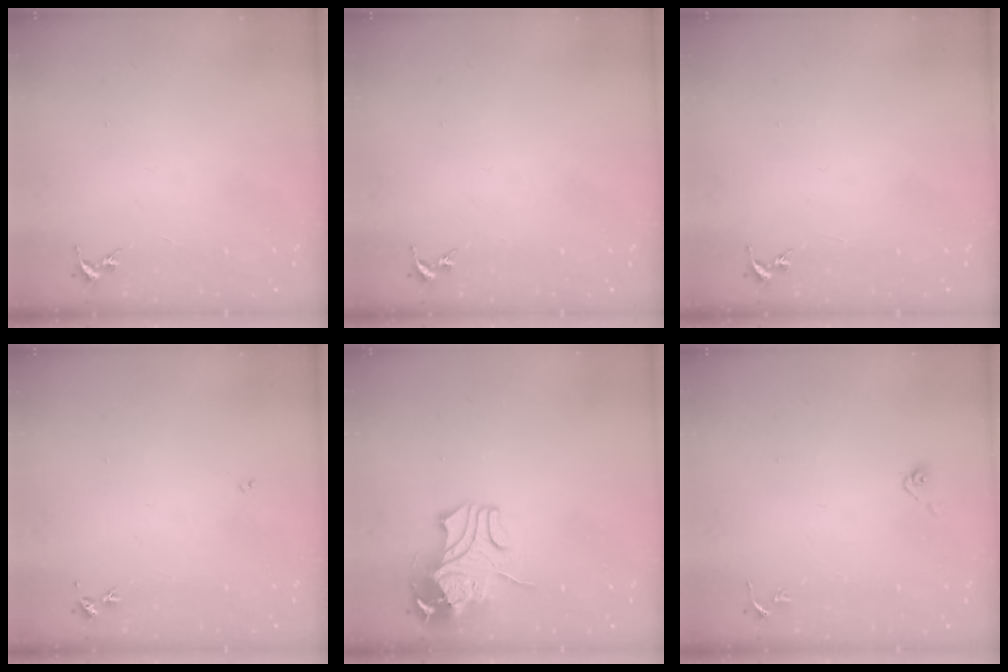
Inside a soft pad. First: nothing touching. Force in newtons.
{"total": 0.0}
{"total": 0.0}
{"total": 3.0, "press": 3.0, "slide": 0.4}
{"total": 11.6, "press": 11.5, "slide": 1.6}
{"total": 3.9, "press": 3.4, "slide": 1.9}